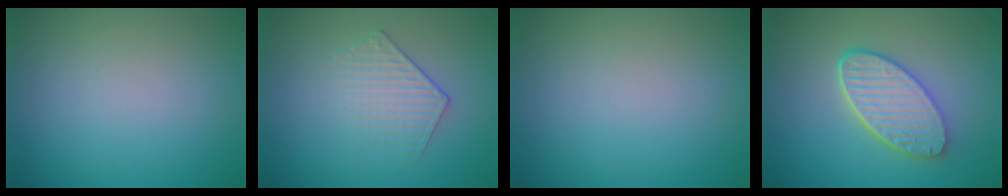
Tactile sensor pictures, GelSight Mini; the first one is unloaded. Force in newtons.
{"total": 1.9, "press": 1.4, "slide": 1.3}
{"total": 0.0}
{"total": 5.3, "press": 4.3, "slide": 3.1}